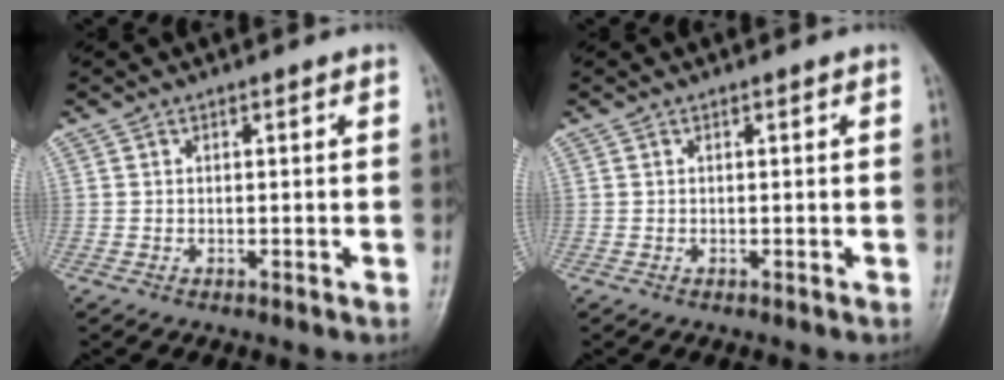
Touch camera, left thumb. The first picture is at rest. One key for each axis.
{"total": 0.0}